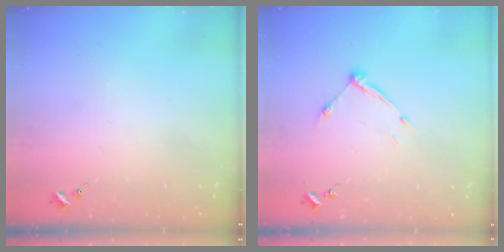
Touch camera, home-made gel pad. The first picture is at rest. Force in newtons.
{"total": 7.3, "press": 7.3, "slide": 0.5}